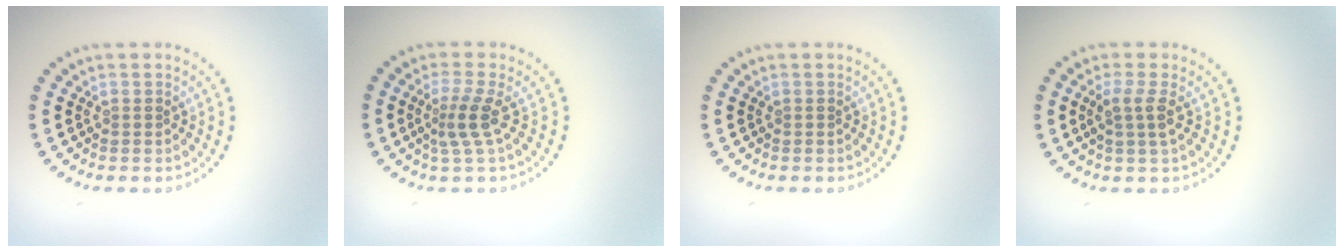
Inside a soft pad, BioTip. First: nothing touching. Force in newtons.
{"total": 2.5, "press": 1.7, "slide": 1.9}
{"total": 0.0}
{"total": 1.9, "press": 1.6, "slide": 1.1}